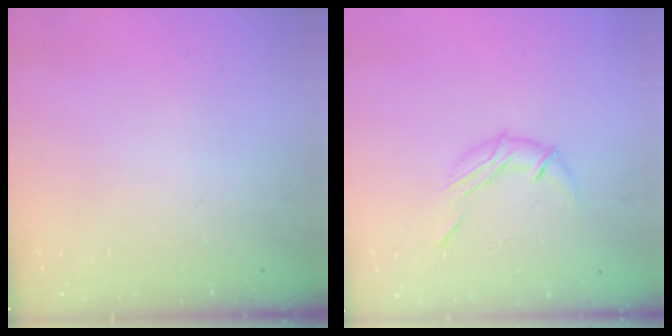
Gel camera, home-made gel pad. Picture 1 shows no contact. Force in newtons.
{"total": 7.7, "press": 7.7, "slide": 0.4}